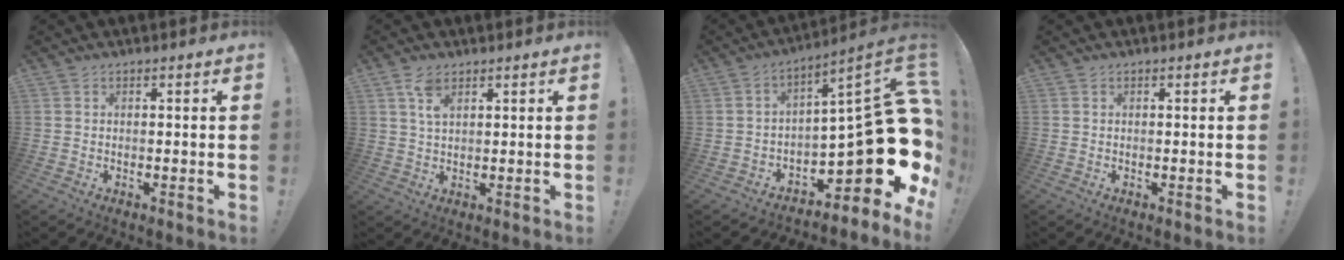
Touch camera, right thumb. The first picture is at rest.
{"total": 5.0, "force": [2.8, 2.3, 3.5], "torque": [-0.059, -0.011, 0.050]}
{"total": 21.2, "force": [-3.7, 7.4, 19.5], "torque": [-0.256, -0.009, -0.046]}
{"total": 0.0}